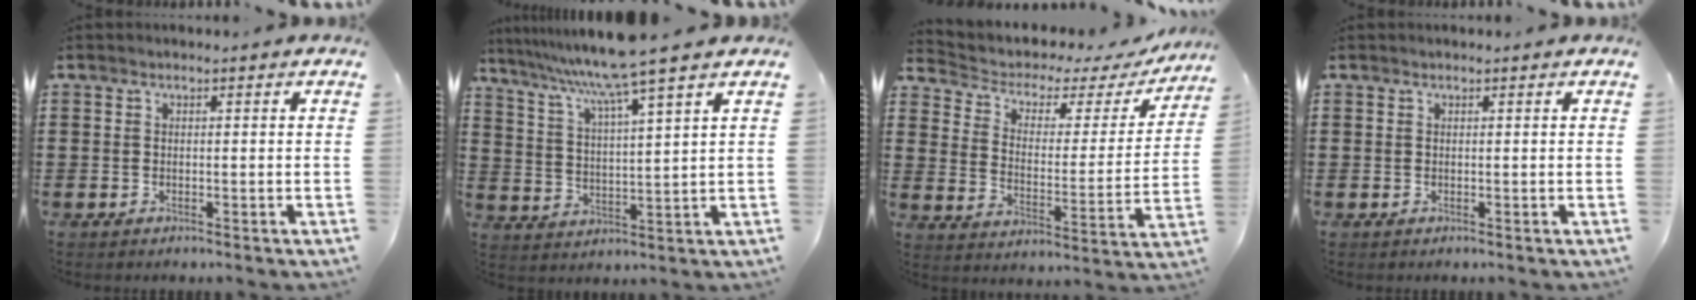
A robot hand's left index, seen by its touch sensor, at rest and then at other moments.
{"total": 8.9, "force": [7.2, -1.3, 5.1], "torque": [-0.121, -0.041, 0.118]}
{"total": 3.7, "force": [2.5, 1.9, 1.8], "torque": [-0.054, -0.019, 0.033]}
{"total": 0.0}